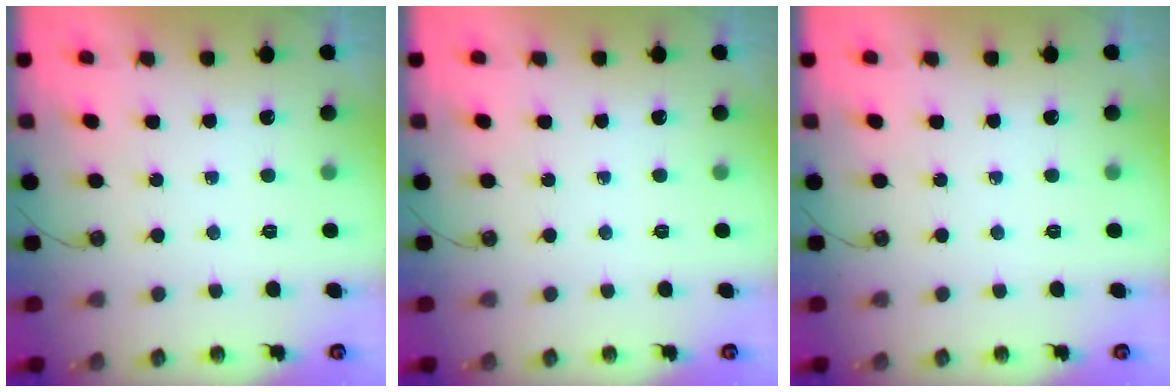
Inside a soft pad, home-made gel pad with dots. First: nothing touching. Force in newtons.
{"total": 0.0}
{"total": 0.0}